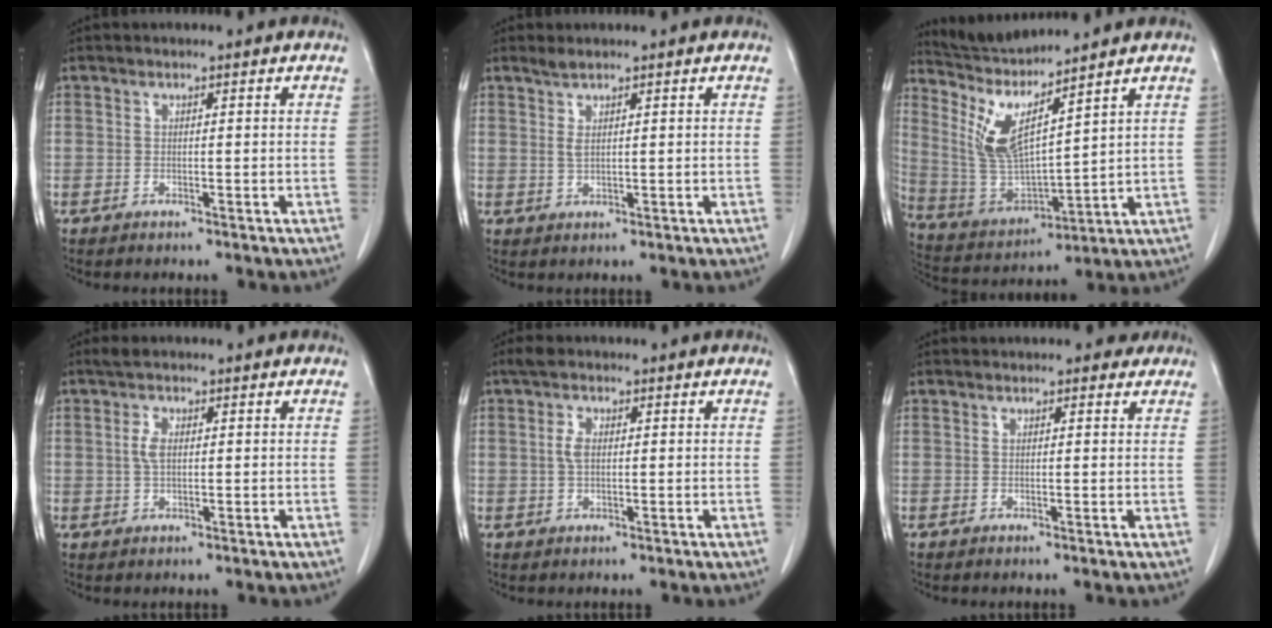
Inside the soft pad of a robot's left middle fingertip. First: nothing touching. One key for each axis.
{"total": 1.8, "fx": 1.4, "fy": 0.2, "fz": 1.2, "tx": -0.033, "ty": 0.001, "tz": 0.032}
{"total": 10.5, "fx": 8.1, "fy": 0.0, "fz": 6.6, "tx": -0.147, "ty": -0.018, "tz": 0.174}
{"total": 2.5, "fx": 0.6, "fy": 1.2, "fz": 2.1, "tx": -0.046, "ty": 0.007, "tz": 0.013}
{"total": 2.6, "fx": 0.5, "fy": 1.4, "fz": 2.1, "tx": -0.047, "ty": 0.010, "tz": 0.012}
{"total": 1.8, "fx": 1.6, "fy": 0.6, "fz": 0.5, "tx": -0.010, "ty": 0.005, "tz": 0.012}